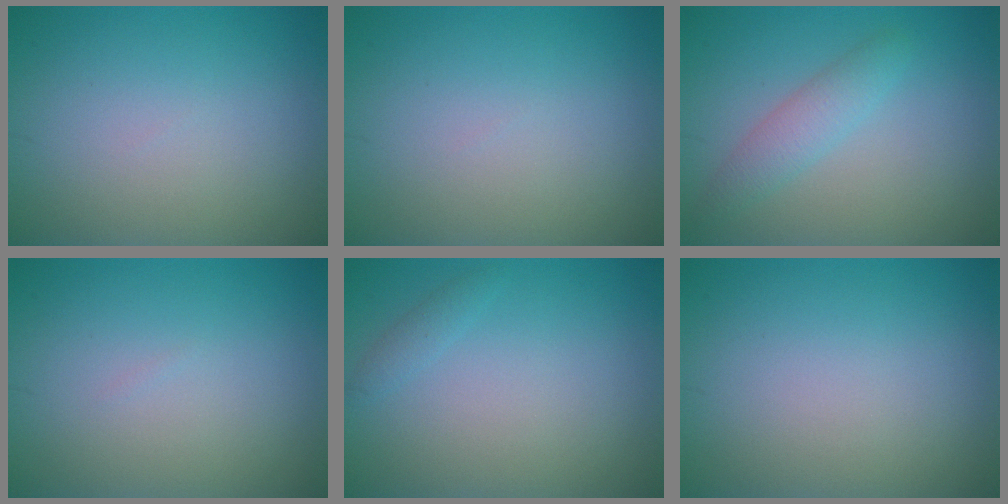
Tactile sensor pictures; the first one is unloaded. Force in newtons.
{"total": 0.0}
{"total": 2.3, "press": 2.3, "slide": 0.1}
{"total": 0.0}
{"total": 0.8, "press": 0.8, "slide": 0.0}
{"total": 0.0}